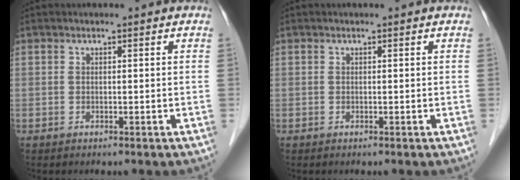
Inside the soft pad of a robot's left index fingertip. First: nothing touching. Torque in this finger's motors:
{"motor_torque": [0.00, 0.00, 0.00, 0.00]}